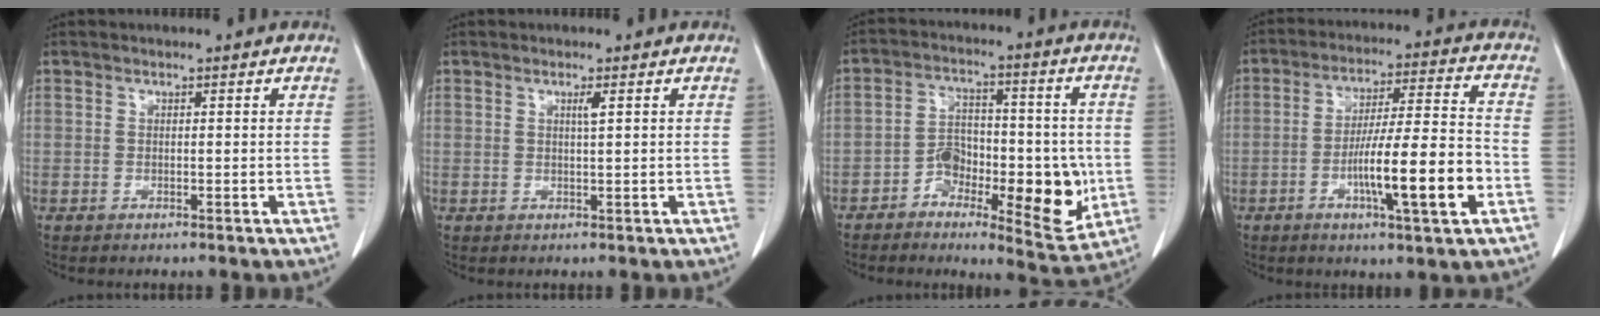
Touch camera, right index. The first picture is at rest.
{"total": 1.1, "force": [0.5, -0.2, 1.0], "torque": [-0.021, -0.002, 0.008]}
{"total": 12.2, "force": [-3.6, 5.8, 10.1], "torque": [-0.144, 0.019, -0.052]}
{"total": 13.7, "force": [-4.4, 0.7, 13.0], "torque": [-0.215, 0.002, -0.070]}